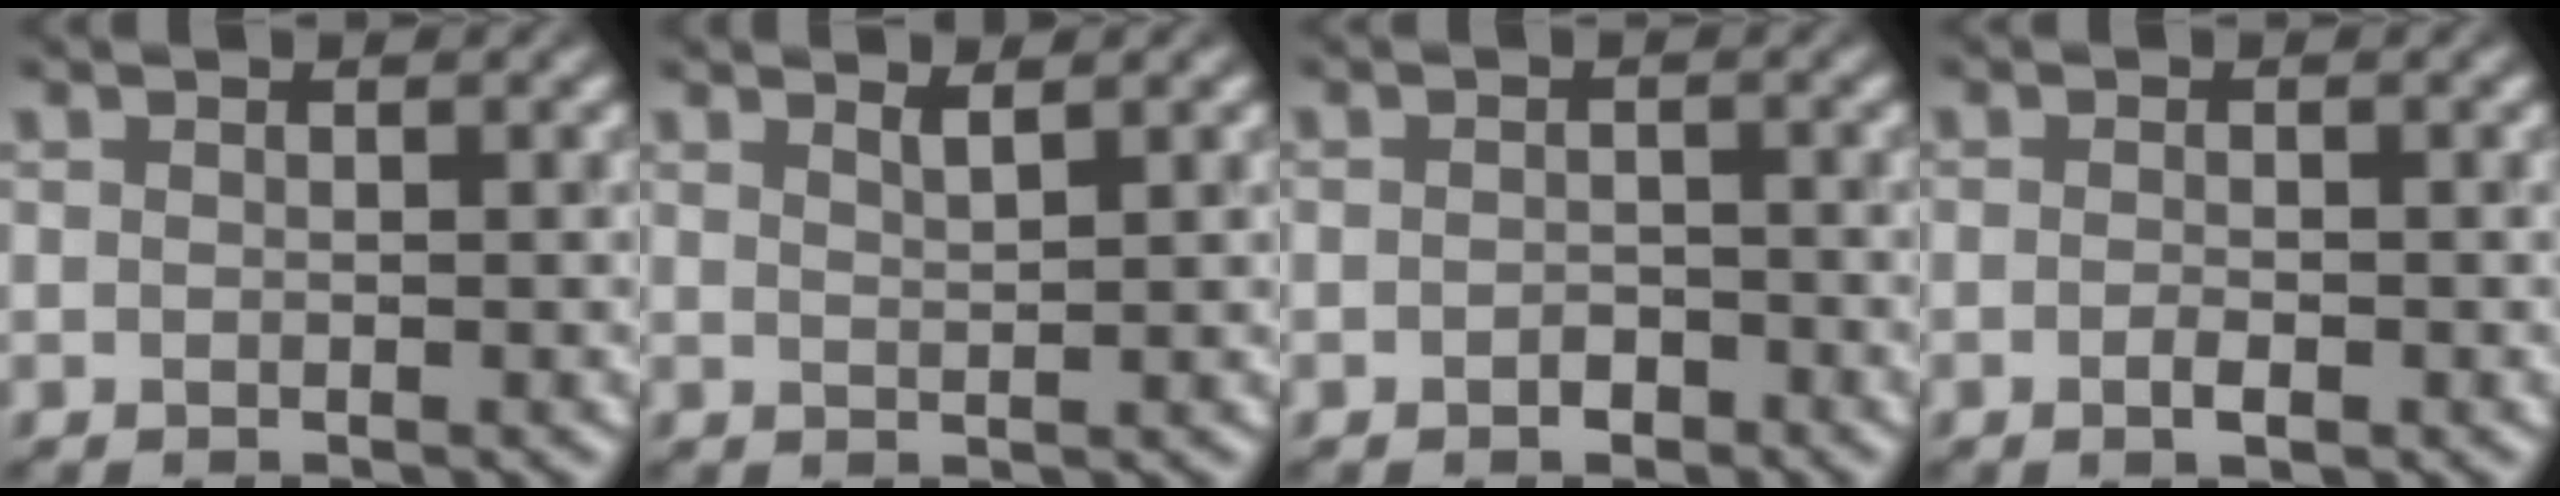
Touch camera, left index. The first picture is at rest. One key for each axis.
{"total": 1.2, "fx": 1.0, "fy": 0.2, "fz": 0.6, "tx": 0.000, "ty": 0.006, "tz": 0.016}
{"total": 1.0, "fx": -0.7, "fy": 0.6, "fz": 0.4, "tx": -0.007, "ty": 0.005, "tz": -0.014}
{"total": 1.1, "fx": -0.5, "fy": 0.4, "fz": 0.9, "tx": -0.016, "ty": 0.002, "tz": -0.008}